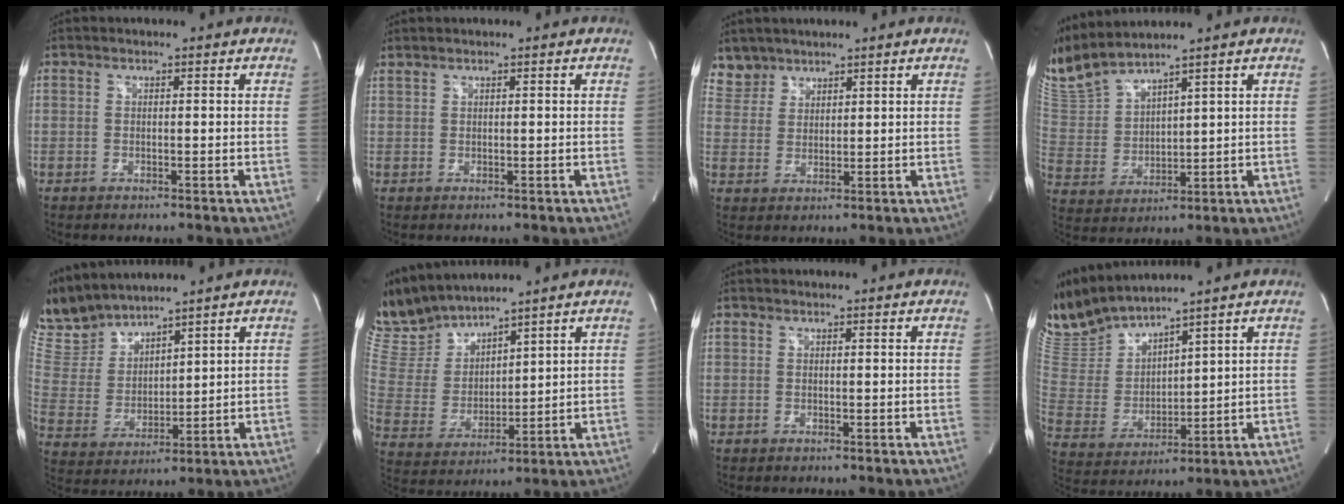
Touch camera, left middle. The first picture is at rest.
{"total": 0.6, "force": [0.6, -0.1, 0.0], "torque": [-0.010, 0.006, 0.019]}
{"total": 4.3, "force": [3.6, 2.1, -0.5], "torque": [0.017, 0.004, 0.075]}
{"total": 10.3, "force": [9.6, 0.1, 3.8], "torque": [-0.096, 0.004, 0.210]}
{"total": 10.0, "force": [9.7, 1.7, 1.8], "torque": [-0.063, 0.012, 0.217]}
{"total": 11.4, "force": [10.9, 1.9, 2.7], "torque": [-0.076, 0.009, 0.236]}
{"total": 0.0}
{"total": 11.0, "force": [10.6, 0.7, 2.9], "torque": [-0.081, -0.001, 0.232]}